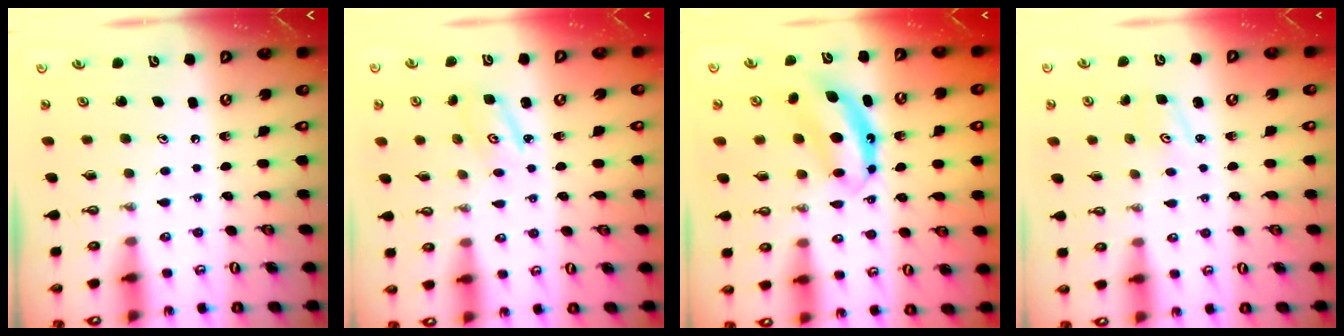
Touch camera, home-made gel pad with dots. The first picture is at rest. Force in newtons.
{"total": 2.1, "press": 2.1, "slide": 0.2}
{"total": 7.0, "press": 7.0, "slide": 0.4}
{"total": 1.8, "press": 1.7, "slide": 0.3}